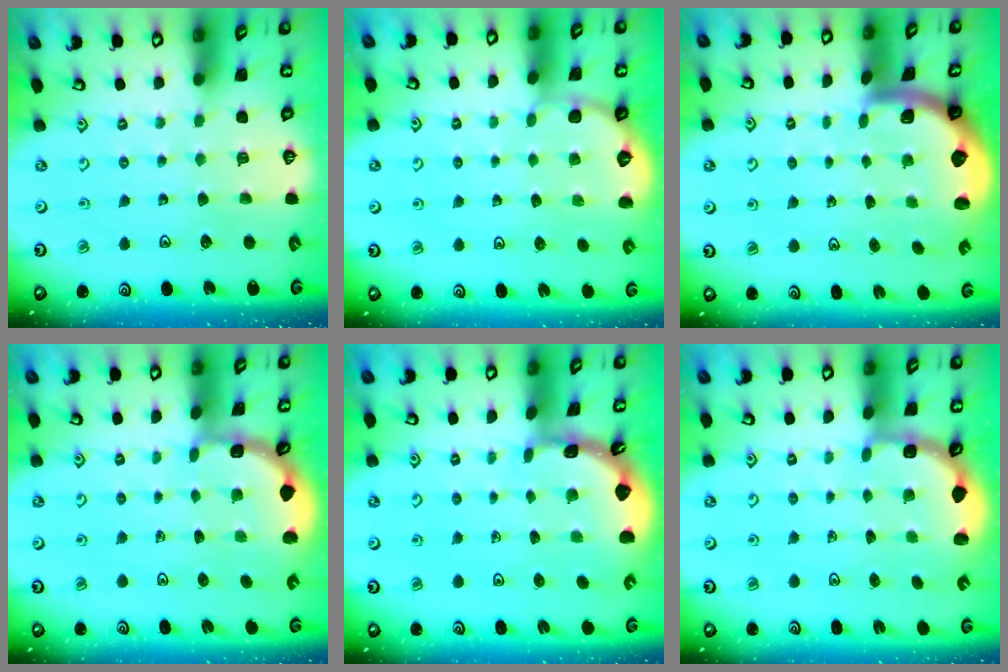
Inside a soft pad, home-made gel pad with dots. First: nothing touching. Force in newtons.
{"total": 1.3, "press": 1.3, "slide": 0.1}
{"total": 1.9, "press": 1.9, "slide": 0.3}
{"total": 1.9, "press": 1.9, "slide": 0.2}
{"total": 1.6, "press": 1.6, "slide": 0.1}
{"total": 2.9, "press": 2.5, "slide": 1.4}